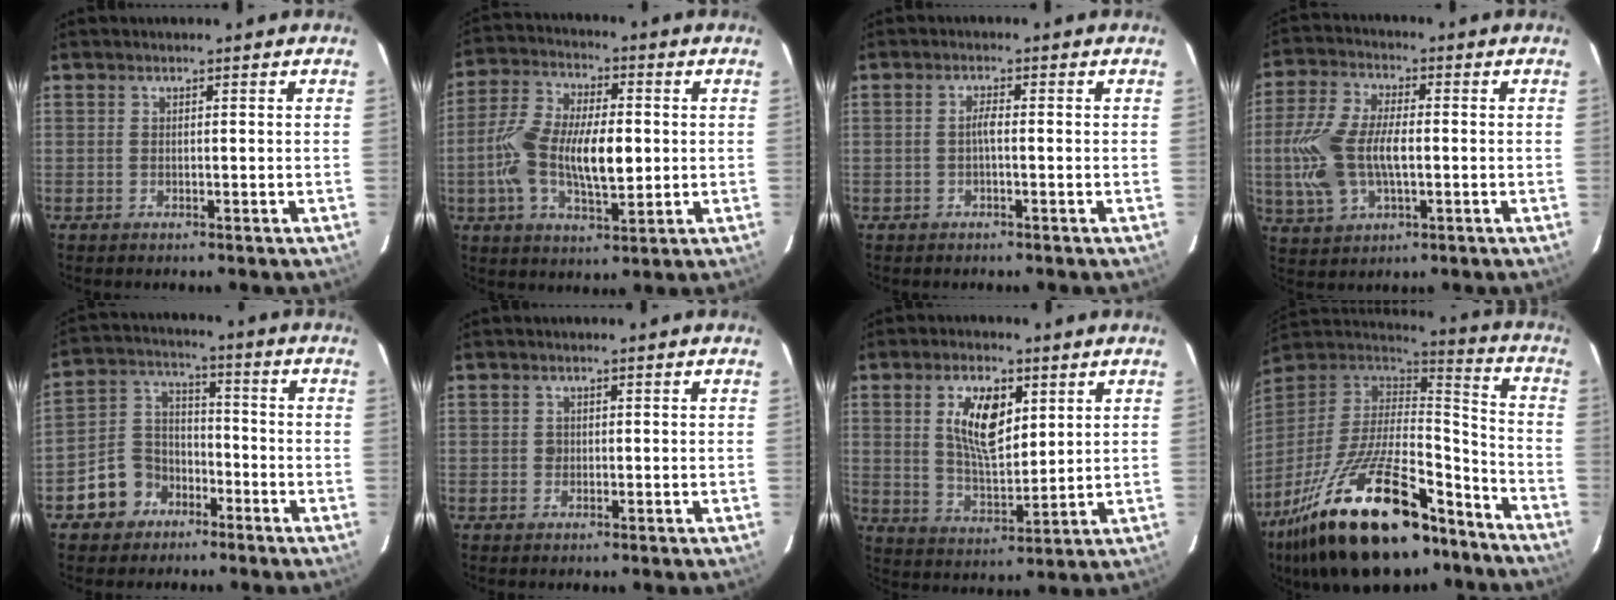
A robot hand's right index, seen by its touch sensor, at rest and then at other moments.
{"total": 15.2, "force": [-1.3, 6.7, 13.6], "torque": [-0.270, 0.002, -0.026]}
{"total": 1.5, "force": [-0.5, 0.2, 1.4], "torque": [-0.027, 0.006, -0.010]}
{"total": 13.6, "force": [-1.2, 7.3, 11.4], "torque": [-0.252, 0.006, -0.019]}
{"total": 9.2, "force": [-5.3, 7.2, 1.9], "torque": [-0.053, 0.043, -0.086]}
{"total": 1.0, "force": [-0.1, 1.0, 0.1], "torque": [0.002, 0.001, -0.001]}
{"total": 10.7, "force": [3.8, 5.1, 8.6], "torque": [-0.155, 0.006, 0.076]}
{"total": 31.5, "force": [-20.5, 12.1, 20.6], "torque": [-0.389, -0.026, -0.315]}